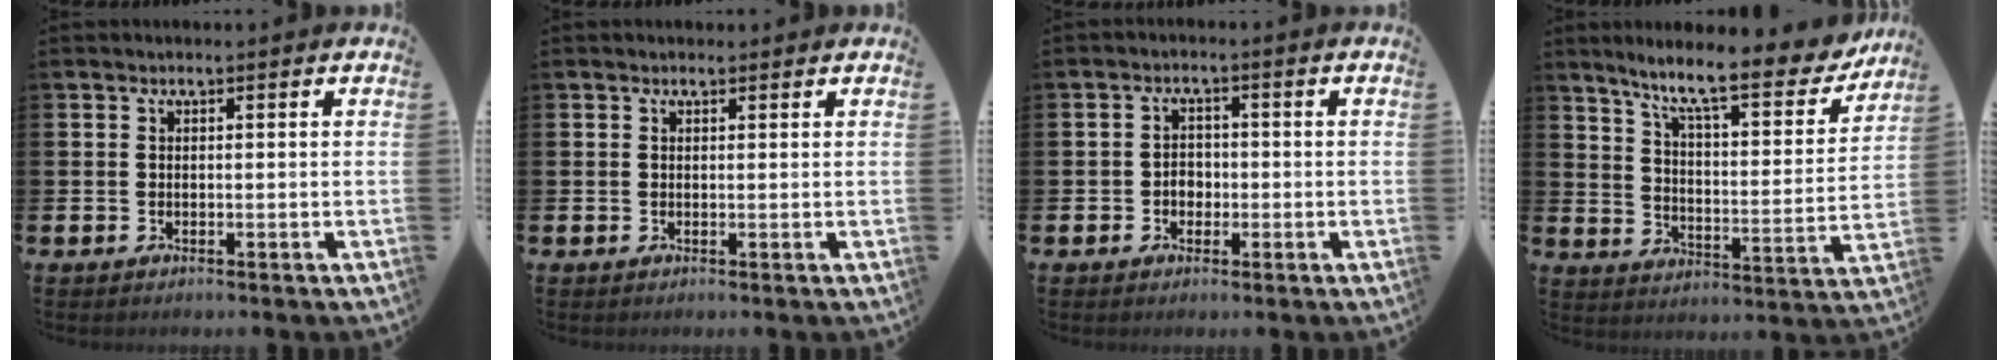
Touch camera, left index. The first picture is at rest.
{"total": 0.7, "force": [0.6, 0.3, 0.2], "torque": [0.006, 0.000, 0.008]}
{"total": 2.4, "force": [-0.7, 2.0, 1.2], "torque": [-0.016, 0.001, -0.018]}
{"total": 9.9, "force": [8.3, 1.8, 5.1], "torque": [-0.113, -0.059, 0.132]}